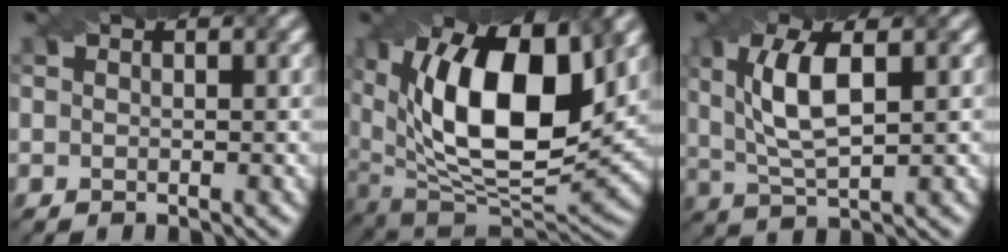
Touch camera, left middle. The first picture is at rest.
{"total": 14.9, "force": [4.0, 7.4, 12.3], "torque": [-0.201, 0.010, 0.070]}
{"total": 5.8, "force": [1.0, 2.0, 5.4], "torque": [-0.107, 0.008, 0.033]}